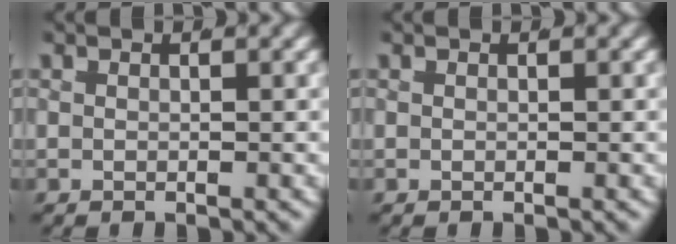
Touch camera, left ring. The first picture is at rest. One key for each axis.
{"total": 0.0}